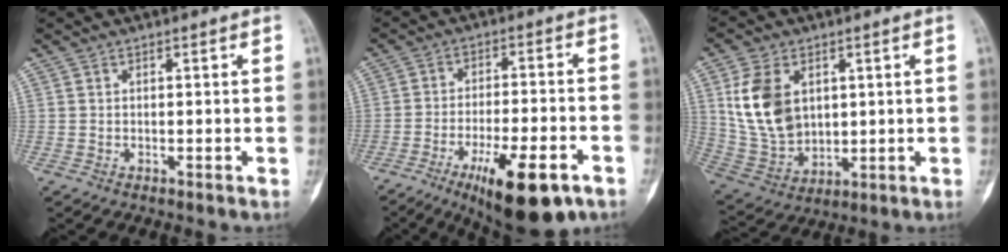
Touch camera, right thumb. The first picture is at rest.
{"total": 15.7, "force": [-8.4, 4.9, 12.3], "torque": [-0.182, 0.030, -0.123]}
{"total": 13.5, "force": [3.6, 9.3, 9.1], "torque": [-0.162, -0.013, 0.087]}